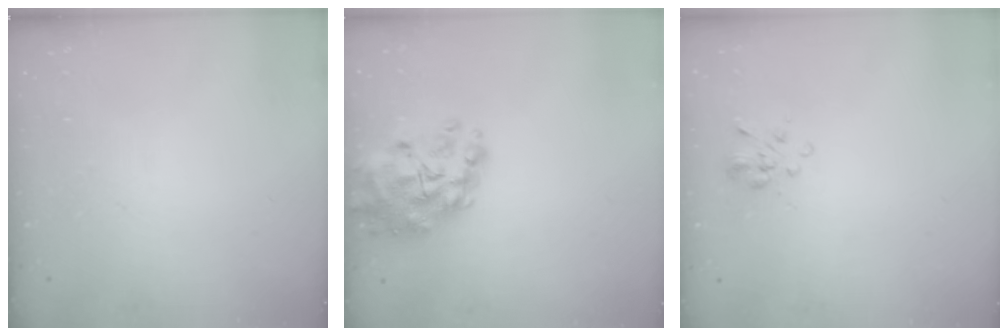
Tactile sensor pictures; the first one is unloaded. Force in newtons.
{"total": 14.5, "press": 13.9, "slide": 4.2}
{"total": 2.8, "press": 2.6, "slide": 1.2}